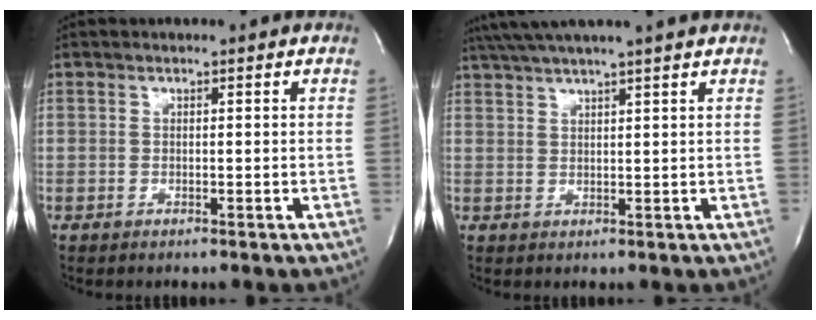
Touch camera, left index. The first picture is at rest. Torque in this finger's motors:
{"motor_torque": [0.57, -0.51, 0.42, 0.19]}